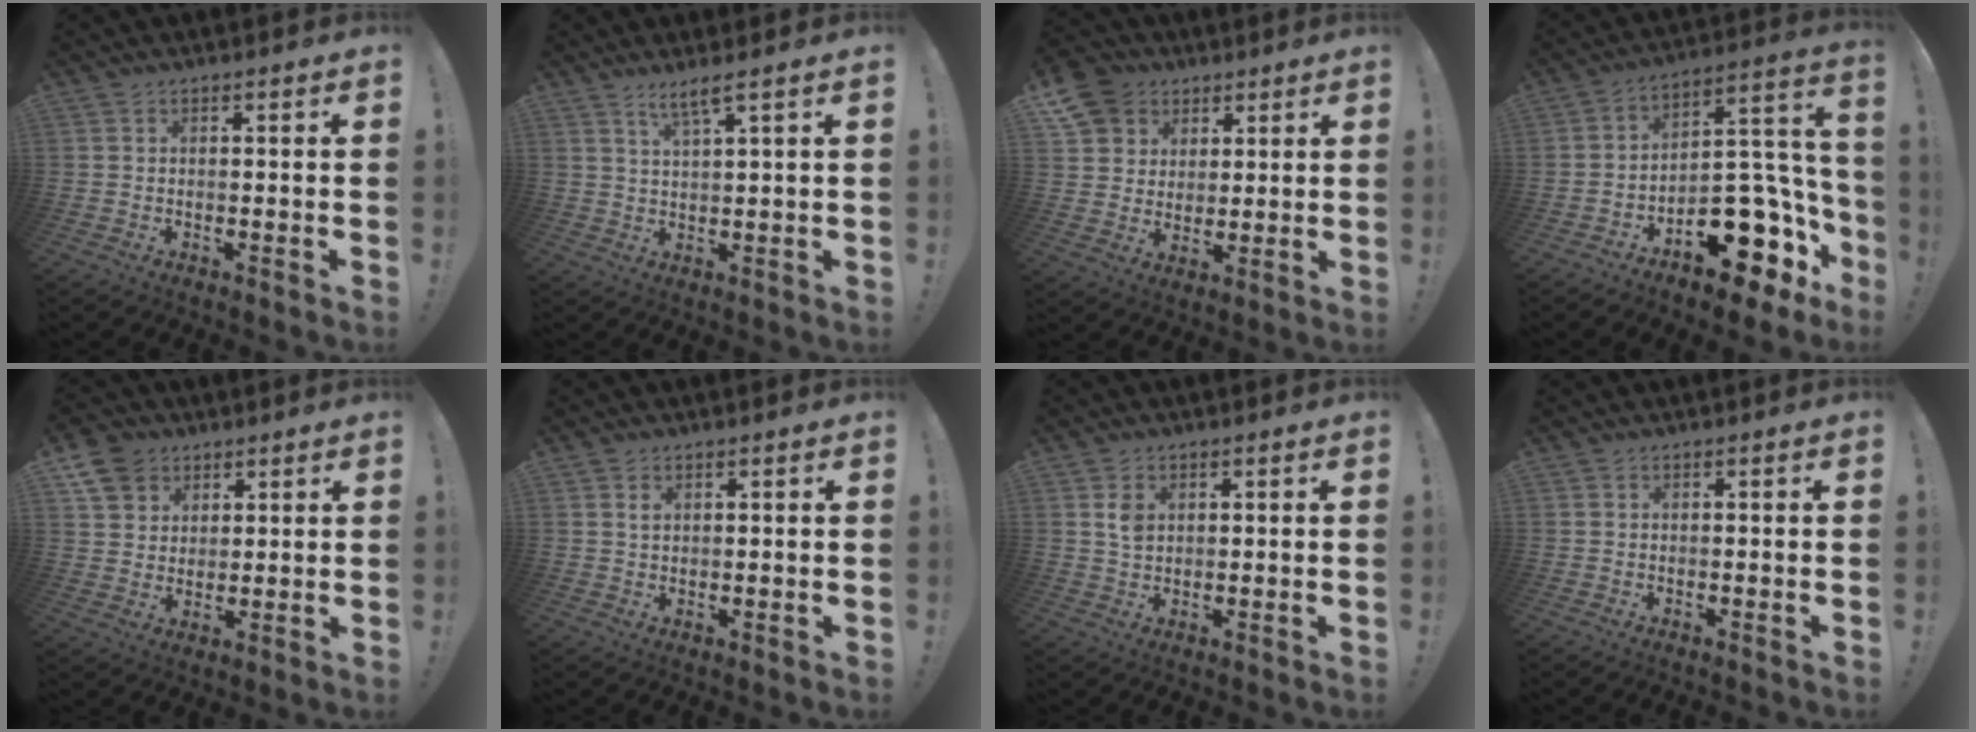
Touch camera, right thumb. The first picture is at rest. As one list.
[{"total": 4.4, "force": [3.0, -0.2, 3.1], "torque": [-0.051, -0.016, 0.048]}, {"total": 10.6, "force": [5.5, 8.6, 2.8], "torque": [-0.035, -0.036, 0.109]}, {"total": 17.7, "force": [-9.7, 9.6, 11.3], "torque": [-0.117, 0.059, -0.144]}, {"total": 9.2, "force": [5.4, 6.9, 2.8], "torque": [-0.040, -0.028, 0.107]}, {"total": 1.6, "force": [1.0, 1.0, 0.8], "torque": [-0.002, -0.006, 0.016]}, {"total": 3.7, "force": [1.3, 2.5, 2.4], "torque": [-0.029, -0.004, 0.020]}, {"total": 0.0}]